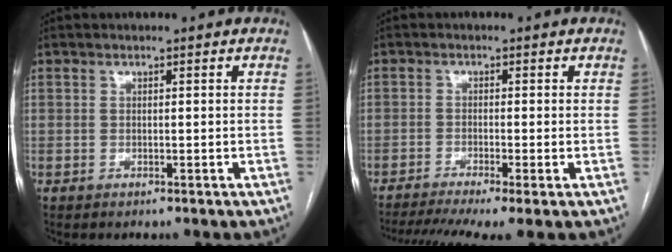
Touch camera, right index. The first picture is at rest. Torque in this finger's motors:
{"motor_torque": [0.41, -0.16, -0.02, 0.03]}